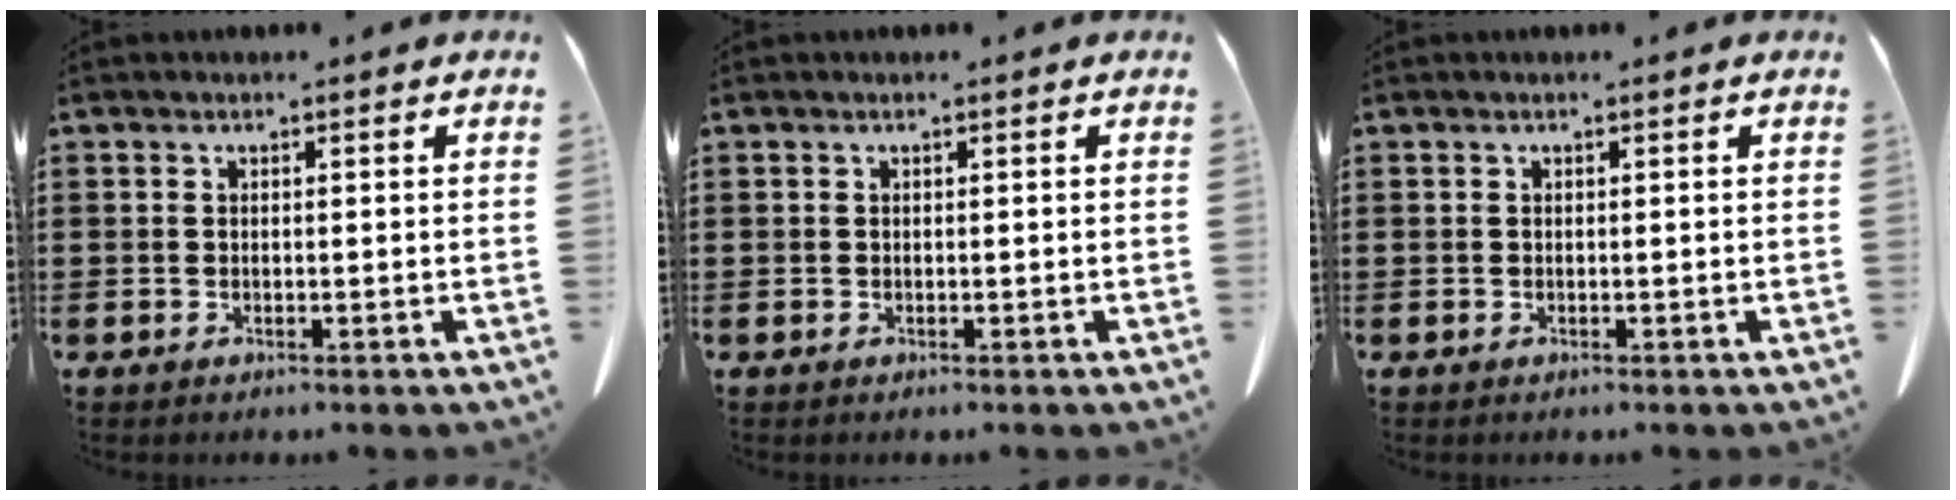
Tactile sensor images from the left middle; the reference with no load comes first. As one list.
[{"total": 0.0}, {"total": 0.0}]